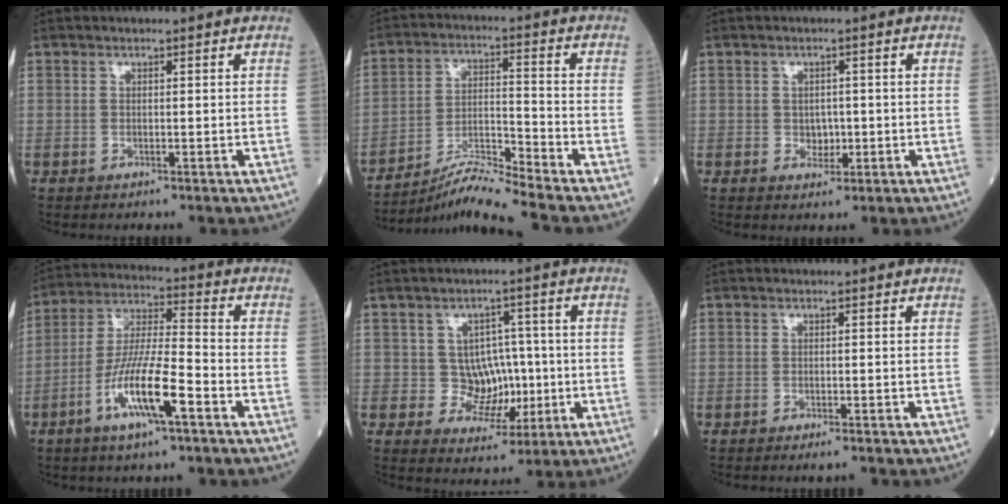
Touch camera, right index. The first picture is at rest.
{"total": 8.5, "force": [-7.7, -2.4, 2.6], "torque": [-0.054, -0.006, -0.141]}
{"total": 2.2, "force": [-0.4, 1.8, 1.3], "torque": [-0.015, 0.003, -0.003]}
{"total": 12.1, "force": [-5.4, 1.4, 10.7], "torque": [-0.209, -0.007, -0.103]}
{"total": 6.0, "force": [-0.2, 5.5, 2.5], "torque": [-0.022, 0.018, 0.005]}
{"total": 2.0, "force": [-1.7, 0.1, 1.0], "torque": [-0.011, -0.004, -0.022]}